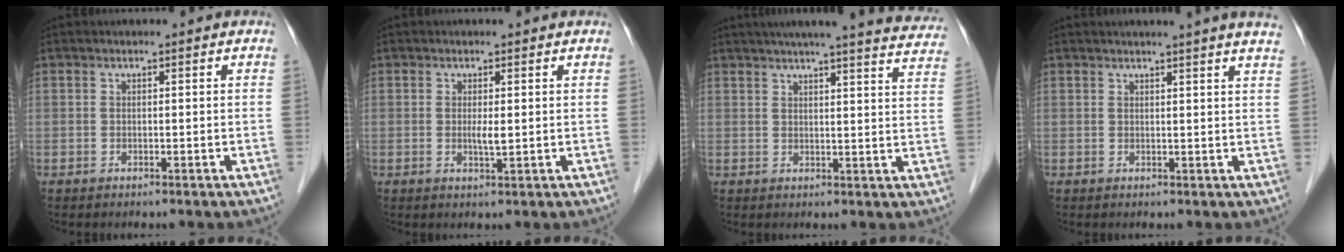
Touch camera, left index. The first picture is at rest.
{"total": 1.7, "force": [0.1, 0.2, 1.6], "torque": [-0.034, -0.004, 0.003]}
{"total": 22.2, "force": [20.2, 0.9, 9.1], "torque": [-0.127, -0.034, 0.231]}
{"total": 7.3, "force": [6.5, -1.0, 3.3], "torque": [-0.037, 0.005, 0.057]}